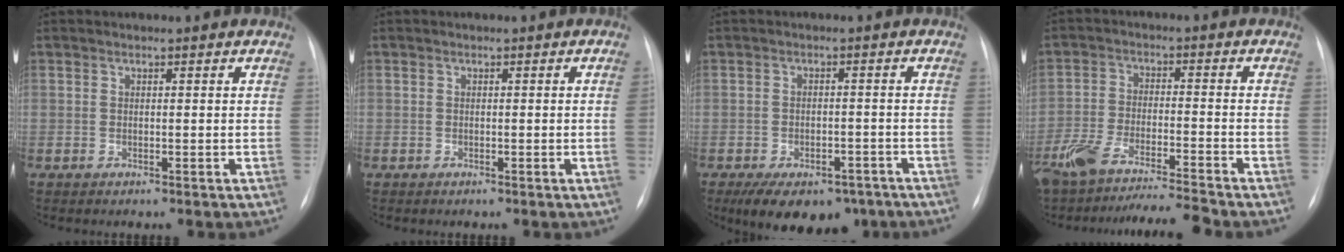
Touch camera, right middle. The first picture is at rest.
{"total": 0.6, "force": [-0.1, -0.2, 0.5], "torque": [-0.006, 0.002, 0.001]}
{"total": 12.0, "force": [-8.3, 6.4, 5.9], "torque": [-0.097, 0.004, -0.115]}
{"total": 12.3, "force": [-11.1, -0.2, 5.3], "torque": [-0.099, -0.003, -0.194]}